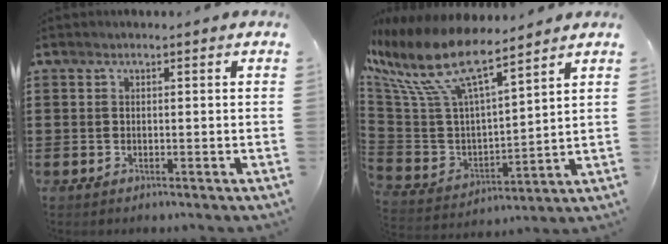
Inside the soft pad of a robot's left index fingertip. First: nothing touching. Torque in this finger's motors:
{"motor_torque": [2.14, 0.00, 1.05, 0.21]}